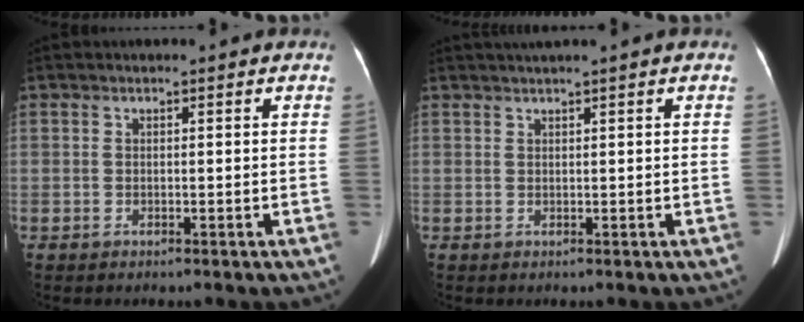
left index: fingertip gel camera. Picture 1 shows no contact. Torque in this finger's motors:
{"motor_torque": [0.46, -0.59, 0.01, 0.07]}